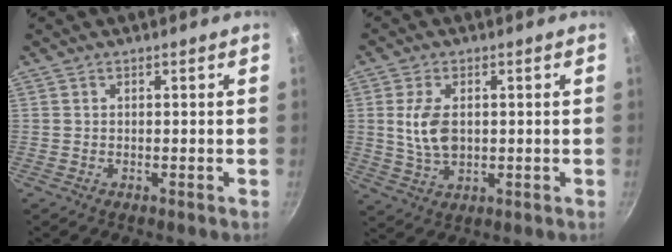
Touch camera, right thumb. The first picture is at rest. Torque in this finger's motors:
{"motor_torque": [-0.85, 0.70, 0.40, 0.84, 0.05]}